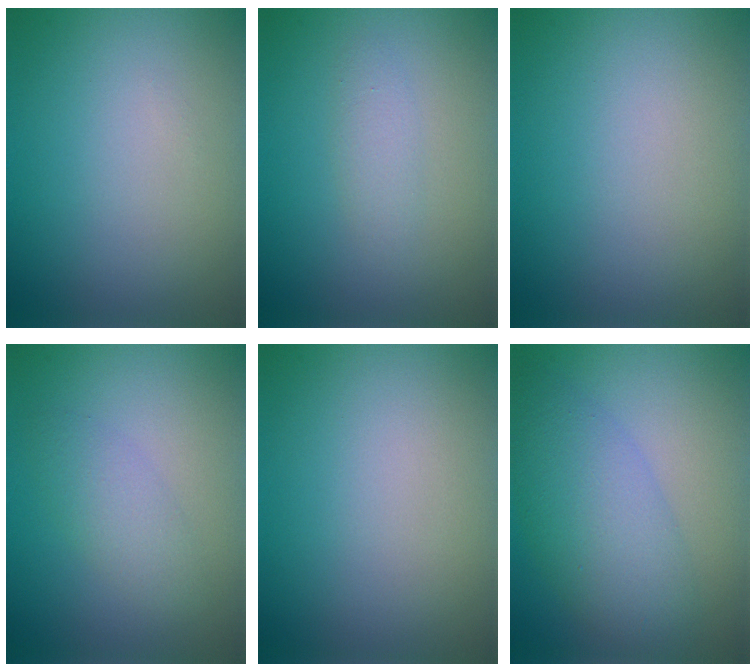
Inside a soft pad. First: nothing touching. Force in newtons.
{"total": 1.4, "press": 1.4, "slide": 0.0}
{"total": 0.0}
{"total": 2.2, "press": 2.2, "slide": 0.1}
{"total": 0.0}
{"total": 5.9, "press": 5.9, "slide": 0.1}